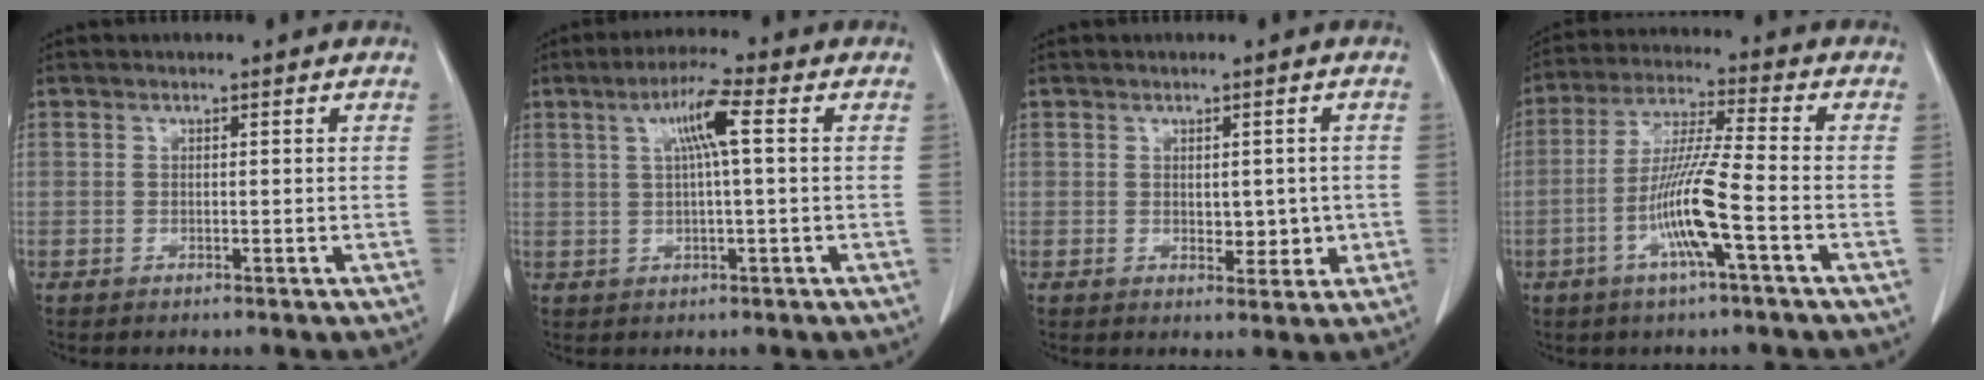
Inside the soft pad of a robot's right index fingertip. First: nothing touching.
{"total": 6.2, "force": [1.6, 0.7, 5.9], "torque": [-0.111, 0.015, 0.030]}
{"total": 4.4, "force": [-0.3, 2.5, 3.6], "torque": [-0.043, 0.003, 0.007]}
{"total": 11.0, "force": [-3.8, 0.0, 10.3], "torque": [-0.205, -0.002, -0.075]}